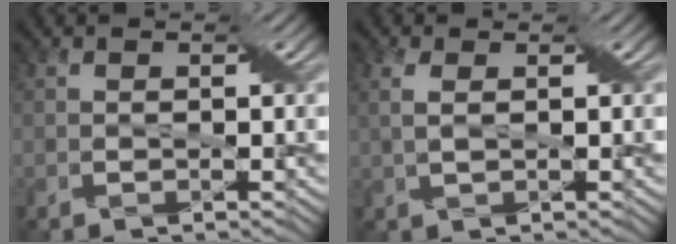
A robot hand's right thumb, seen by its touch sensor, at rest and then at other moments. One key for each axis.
{"total": 2.3, "fx": 0.7, "fy": 0.8, "fz": 2.0, "tx": -0.047, "ty": 0.002, "tz": 0.015}